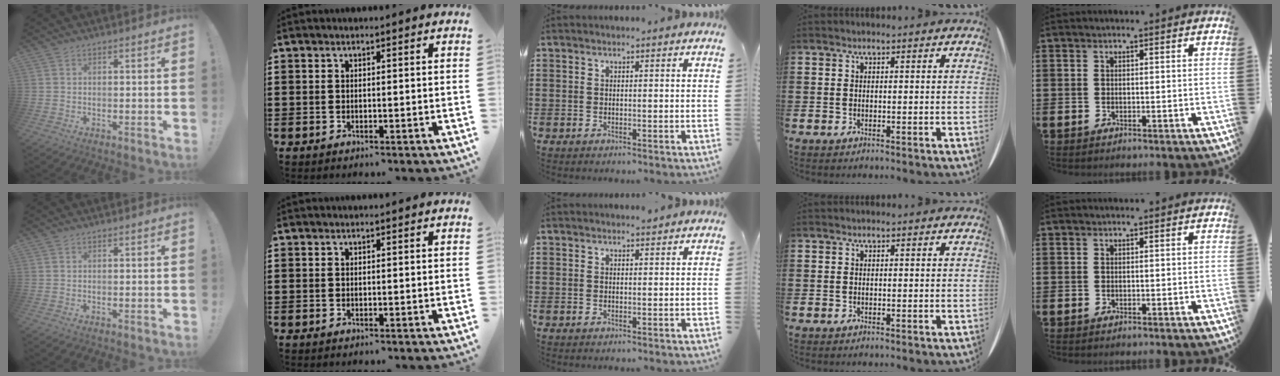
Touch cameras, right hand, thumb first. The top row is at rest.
{"middle": {"total": 0.6, "force": [0.5, 0.4, 0.1], "torque": [0.005, -0.004, 0.008]}}